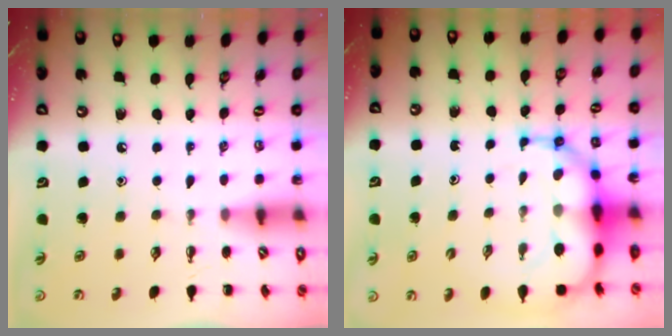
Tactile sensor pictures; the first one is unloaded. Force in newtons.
{"total": 10.9, "press": 10.5, "slide": 2.9}